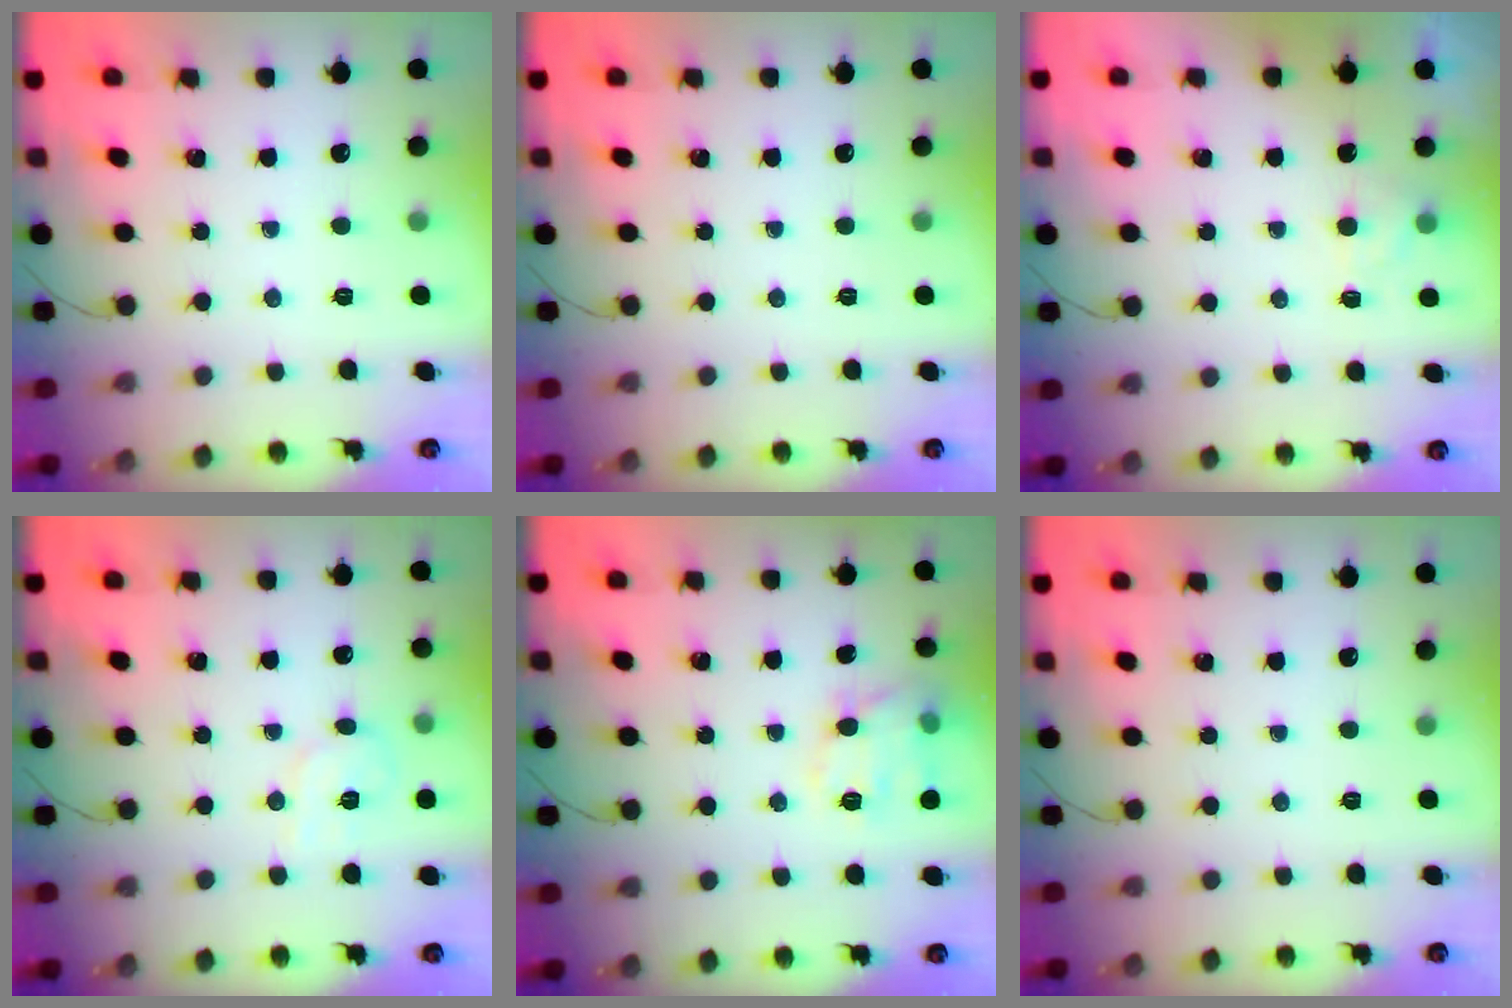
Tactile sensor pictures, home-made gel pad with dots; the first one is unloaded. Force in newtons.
{"total": 0.0}
{"total": 2.5, "press": 2.0, "slide": 1.5}
{"total": 6.6, "press": 6.4, "slide": 1.8}
{"total": 12.2, "press": 12.2, "slide": 0.4}
{"total": 0.0}